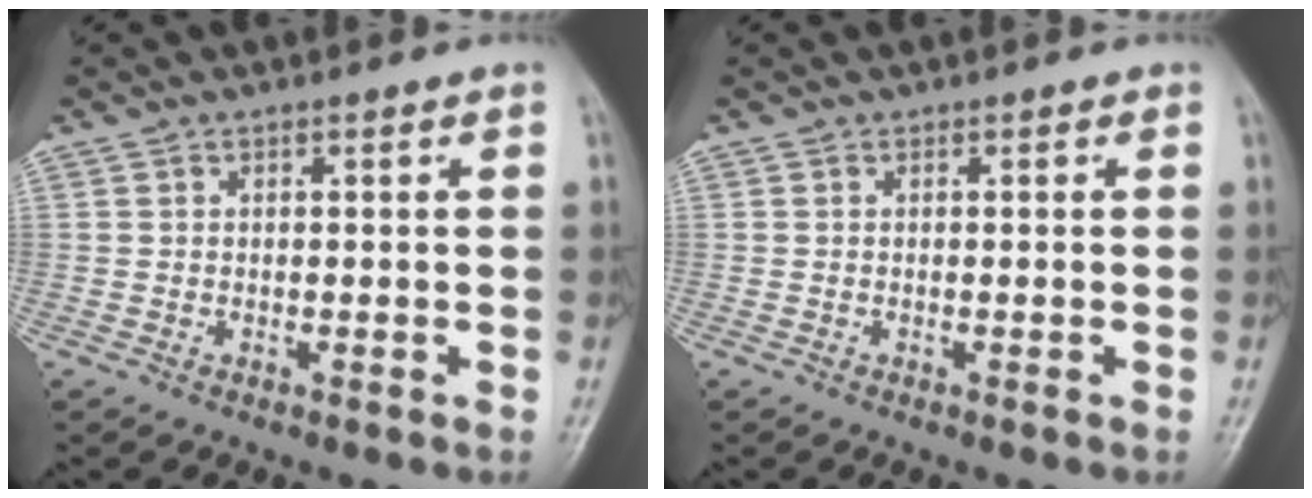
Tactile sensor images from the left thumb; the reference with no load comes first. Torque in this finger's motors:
{"motor_torque": [-0.01, 0.01, 0.00, 0.00, 0.00]}